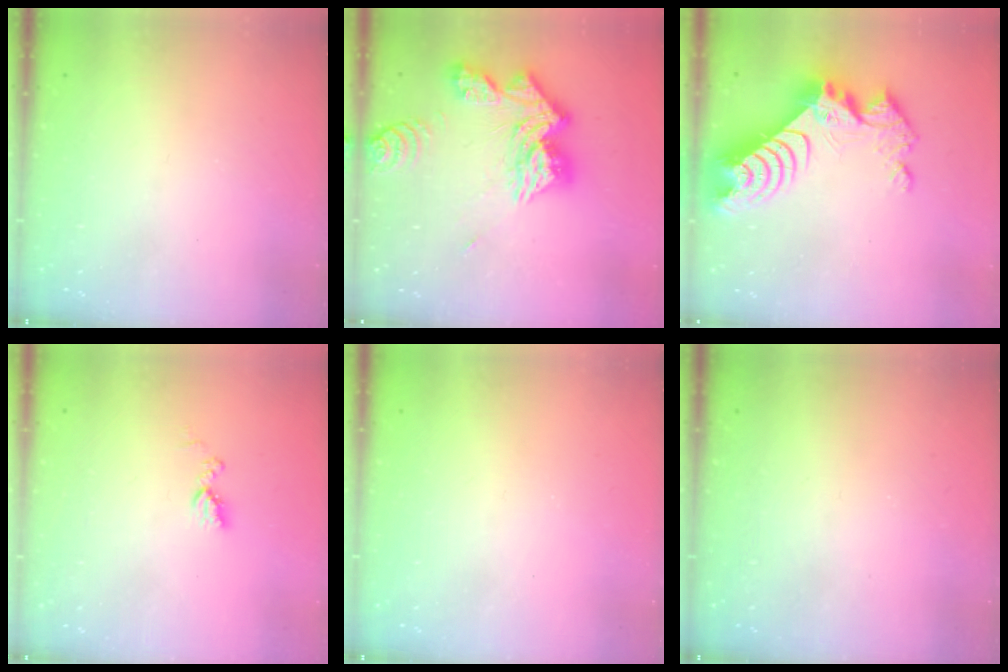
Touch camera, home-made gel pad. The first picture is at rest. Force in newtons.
{"total": 18.5, "press": 18.4, "slide": 1.6}
{"total": 14.7, "press": 14.6, "slide": 1.2}
{"total": 6.9, "press": 6.8, "slide": 0.8}
{"total": 0.0}
{"total": 0.0}